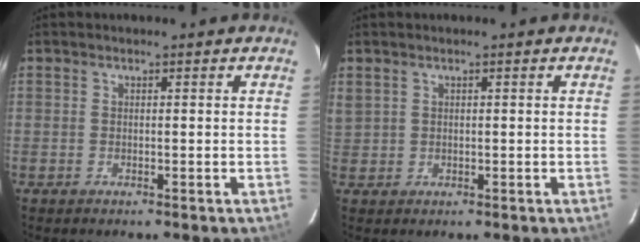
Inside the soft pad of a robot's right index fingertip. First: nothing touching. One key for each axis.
{"total": 2.6, "fx": 1.0, "fy": 2.1, "fz": 1.0, "tx": -0.016, "ty": 0.003, "tz": 0.027}